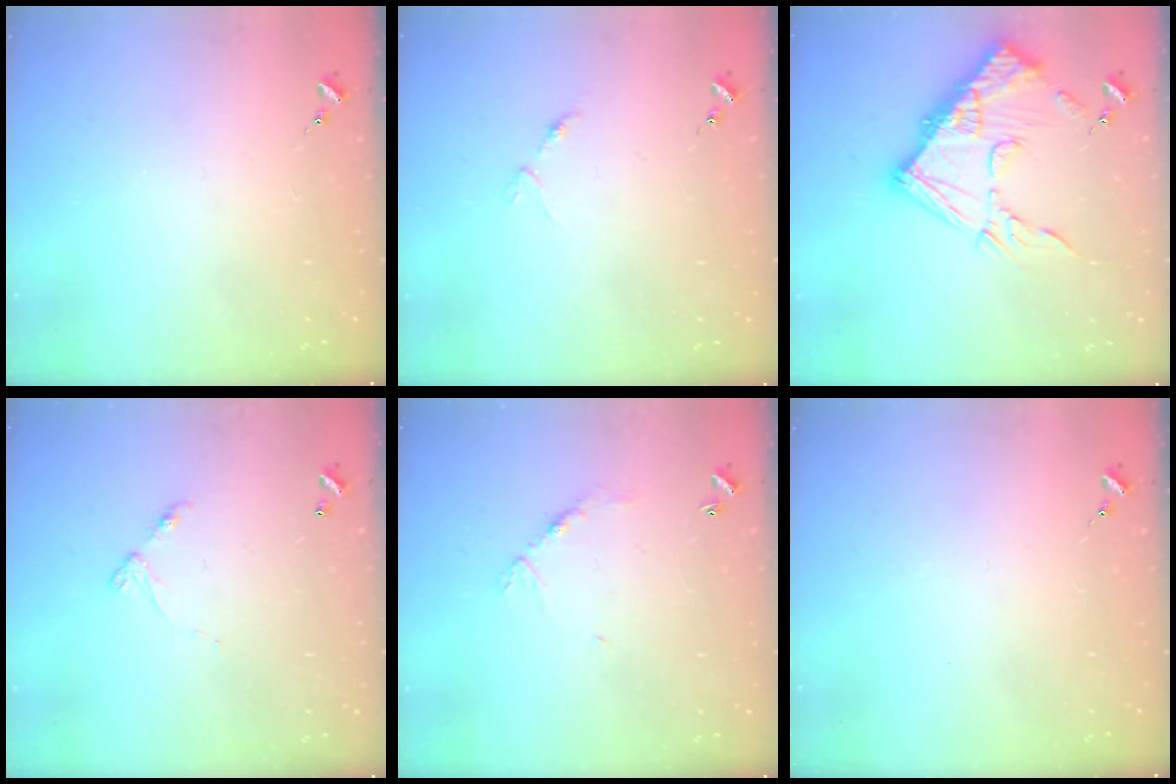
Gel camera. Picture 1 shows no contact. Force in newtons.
{"total": 3.4, "press": 3.3, "slide": 0.5}
{"total": 18.9, "press": 18.8, "slide": 1.9}
{"total": 5.8, "press": 5.8, "slide": 0.5}
{"total": 7.3, "press": 7.3, "slide": 0.4}
{"total": 0.0}